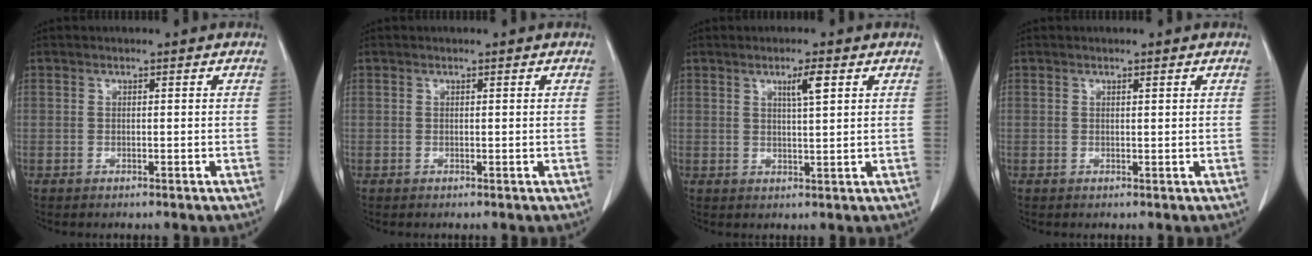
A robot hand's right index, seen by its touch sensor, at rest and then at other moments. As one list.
[{"total": 0.0}, {"total": 3.0, "force": [1.5, 0.0, 2.6], "torque": [-0.041, 0.000, 0.023]}, {"total": 0.0}]